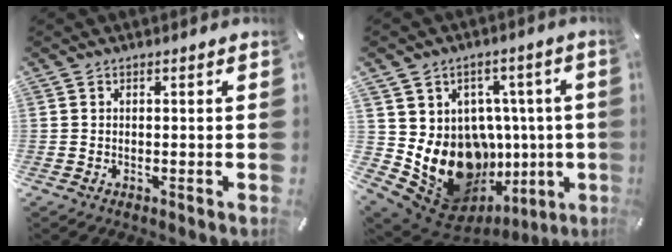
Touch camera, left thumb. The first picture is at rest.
{"total": 18.8, "force": [-3.6, 14.7, 11.1], "torque": [-0.193, -0.014, -0.025]}